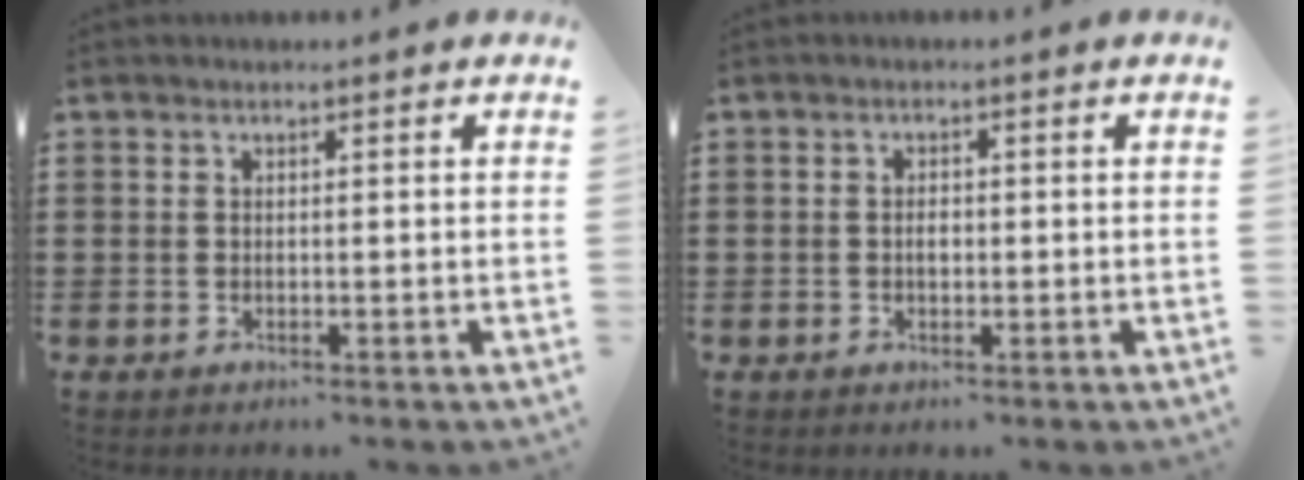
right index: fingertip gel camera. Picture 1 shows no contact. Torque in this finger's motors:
{"motor_torque": [2.14, 0.00, 0.03, 0.01]}